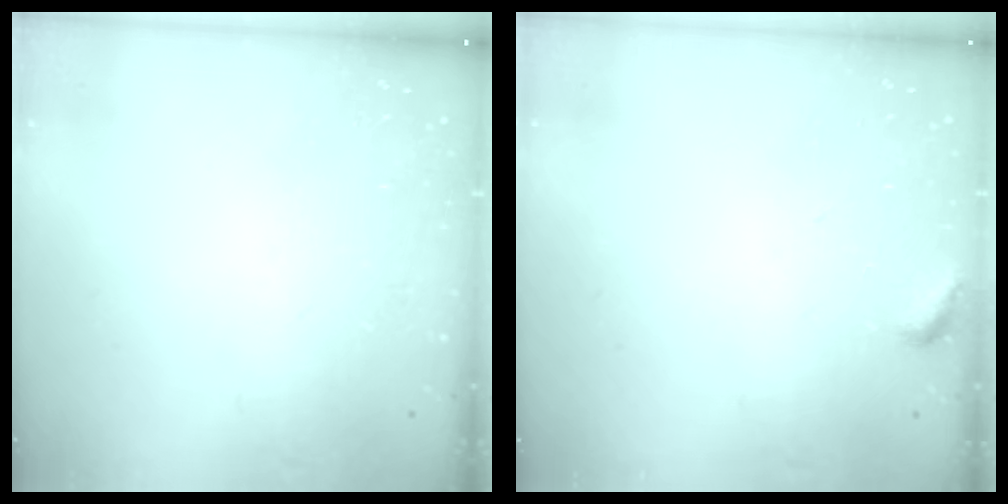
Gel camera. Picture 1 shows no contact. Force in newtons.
{"total": 2.9, "press": 2.9, "slide": 0.3}